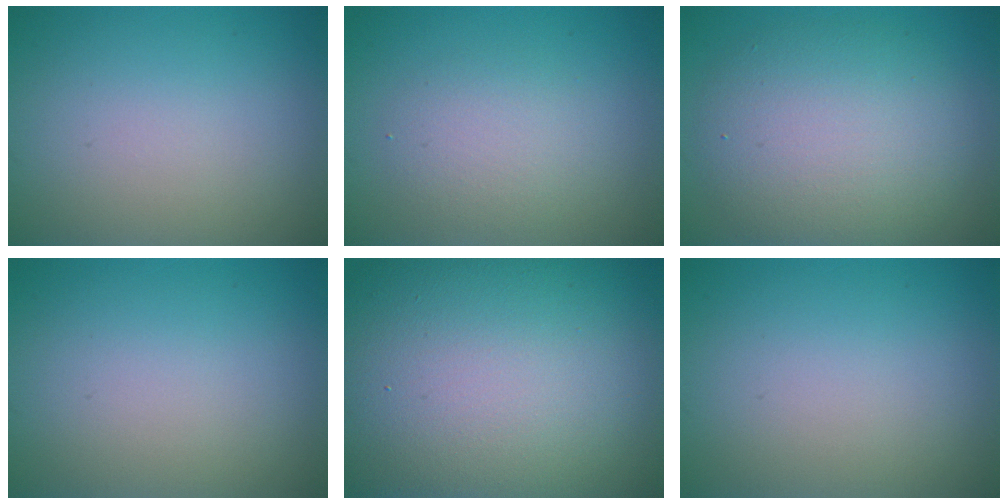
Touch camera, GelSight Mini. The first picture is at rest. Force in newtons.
{"total": 2.7, "press": 2.6, "slide": 0.3}
{"total": 7.2, "press": 7.2, "slide": 0.3}
{"total": 0.0}
{"total": 21.1, "press": 21.1, "slide": 0.8}
{"total": 0.0}